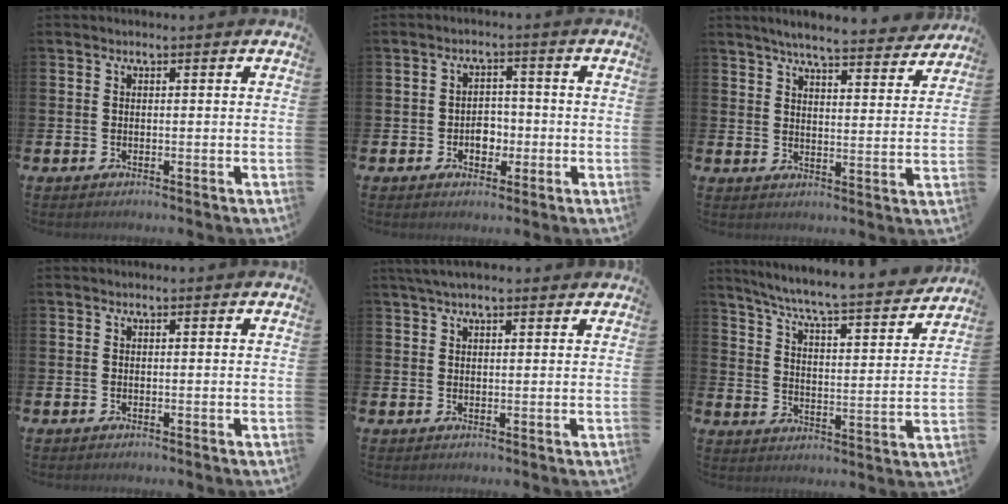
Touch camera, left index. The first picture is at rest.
{"total": 3.1, "force": [-1.0, 2.5, 1.6], "torque": [-0.027, 0.002, -0.024]}
{"total": 5.9, "force": [5.6, 0.2, 1.7], "torque": [-0.043, -0.035, 0.094]}
{"total": 0.0}
{"total": 3.1, "force": [2.5, 0.8, 1.7], "torque": [-0.035, 0.002, 0.046]}
{"total": 7.0, "force": [6.5, 0.1, 2.6], "torque": [-0.083, -0.054, 0.108]}